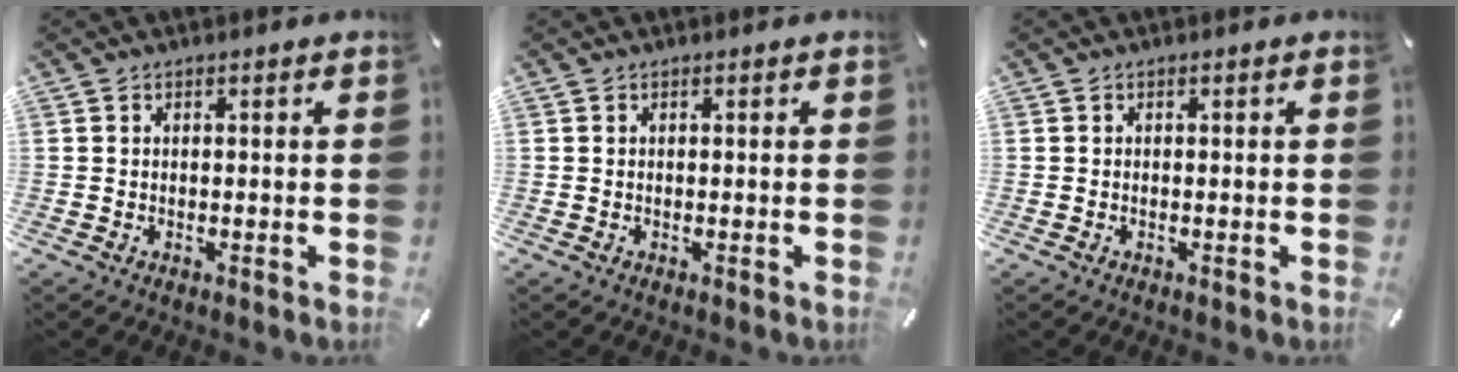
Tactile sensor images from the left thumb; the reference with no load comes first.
{"total": 0.0}
{"total": 0.0}